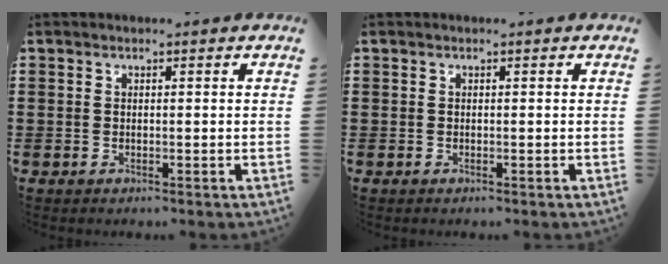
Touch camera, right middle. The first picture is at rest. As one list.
[{"total": 0.0}]